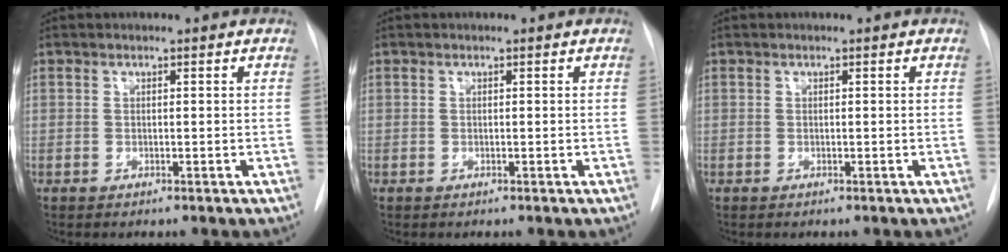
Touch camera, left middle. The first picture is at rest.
{"total": 0.0}
{"total": 0.0}